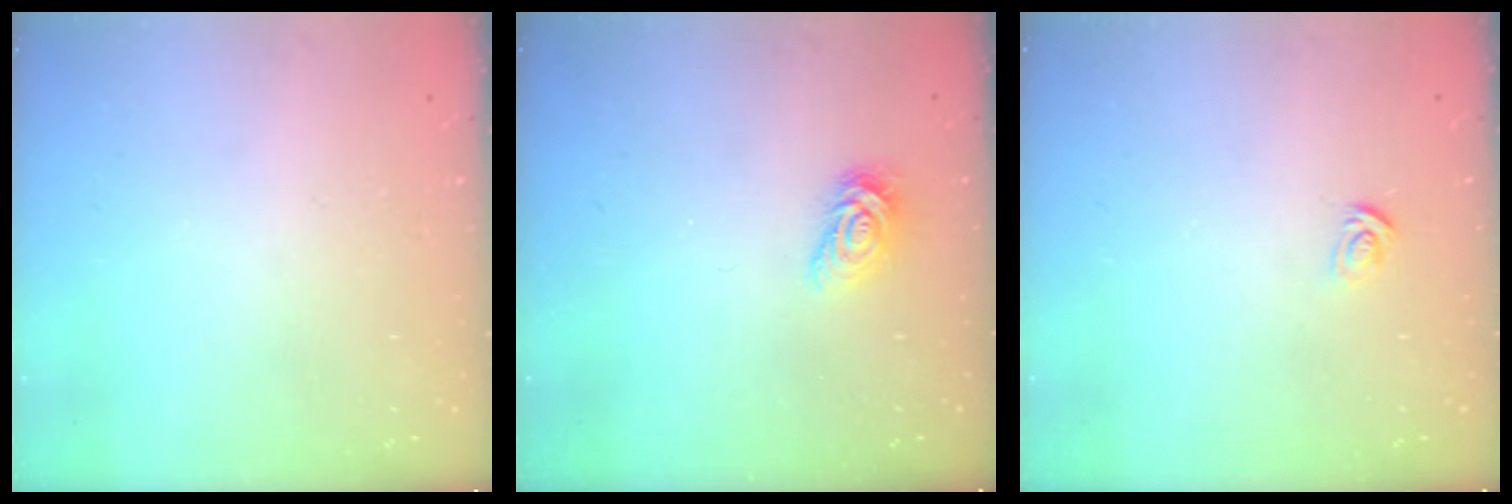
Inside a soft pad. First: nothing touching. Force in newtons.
{"total": 5.2, "press": 5.2, "slide": 0.1}
{"total": 2.6, "press": 2.6, "slide": 0.2}